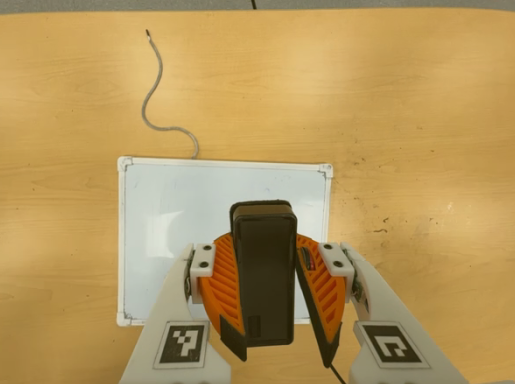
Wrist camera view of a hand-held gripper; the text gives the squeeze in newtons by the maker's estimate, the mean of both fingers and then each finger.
{"total": 8.3, "left": 9.0, "right": 7.7}